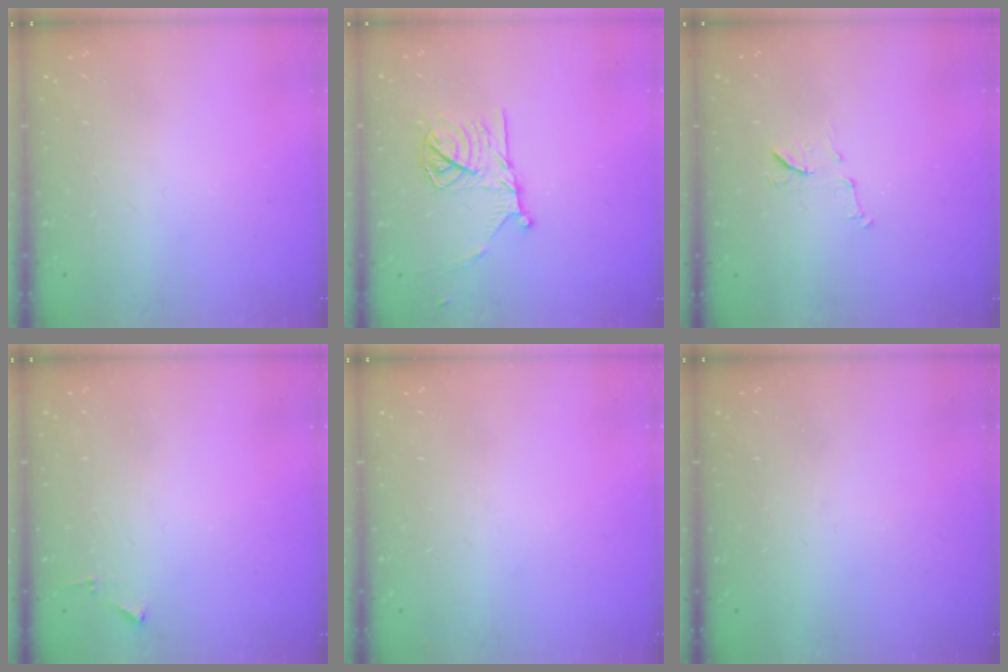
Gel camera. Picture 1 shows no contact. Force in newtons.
{"total": 14.9, "press": 14.9, "slide": 0.4}
{"total": 7.4, "press": 7.3, "slide": 0.6}
{"total": 3.7, "press": 3.7, "slide": 0.5}
{"total": 0.0}
{"total": 1.6, "press": 1.5, "slide": 0.1}